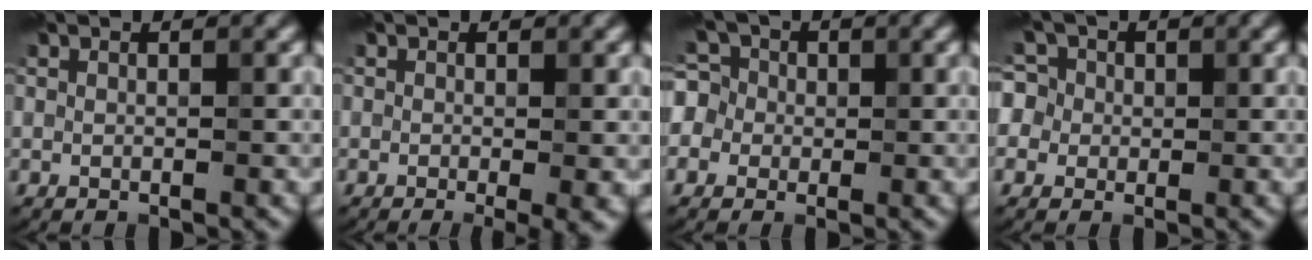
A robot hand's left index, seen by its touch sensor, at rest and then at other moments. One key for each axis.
{"total": 2.8, "fx": -0.7, "fy": 0.8, "fz": 2.6, "tx": -0.031, "ty": -0.012, "tz": -0.006}
{"total": 5.0, "fx": -0.3, "fy": 4.8, "fz": 1.4, "tx": -0.026, "ty": 0.028, "tz": -0.047}
{"total": 5.6, "fx": 0.9, "fy": 5.2, "fz": 1.8, "tx": -0.027, "ty": 0.043, "tz": -0.030}